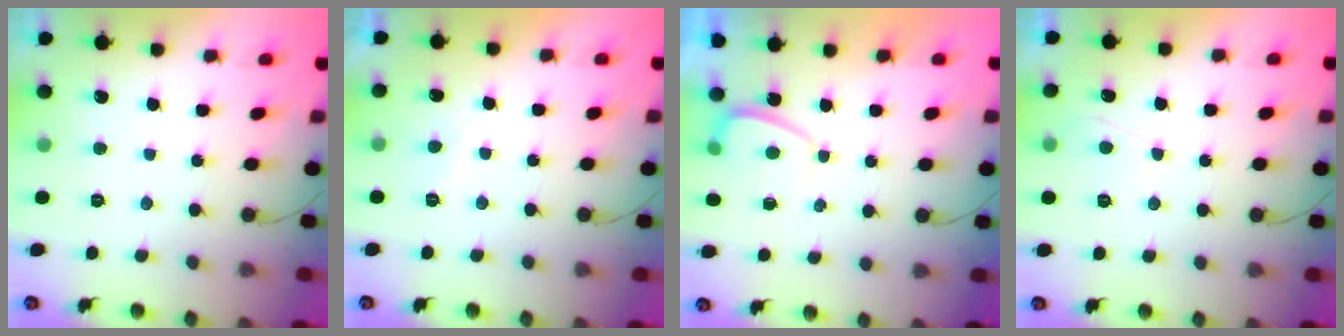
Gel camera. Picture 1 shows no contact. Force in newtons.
{"total": 1.7, "press": 1.5, "slide": 0.7}
{"total": 1.8, "press": 1.7, "slide": 0.6}
{"total": 4.0, "press": 4.0, "slide": 0.5}